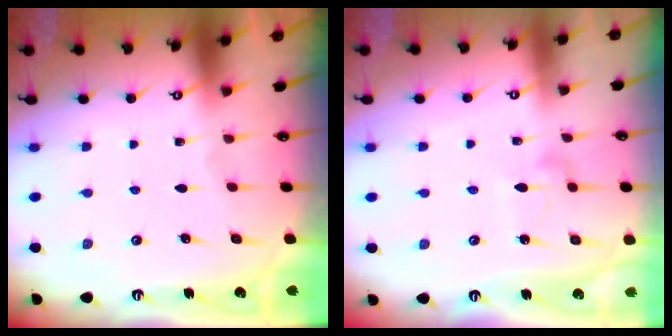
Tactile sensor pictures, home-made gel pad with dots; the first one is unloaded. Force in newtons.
{"total": 5.3, "press": 5.2, "slide": 0.4}